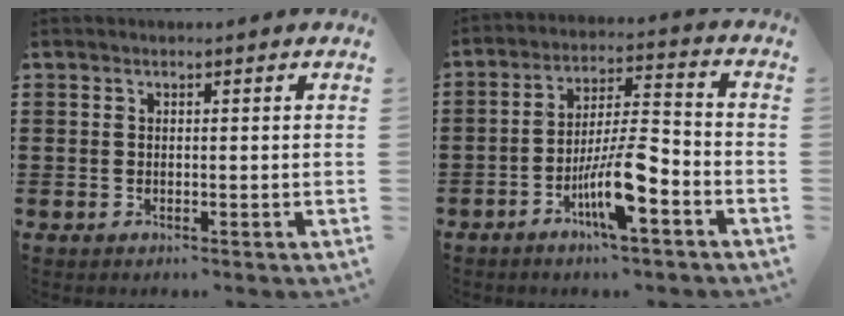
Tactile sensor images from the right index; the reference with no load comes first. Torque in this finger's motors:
{"motor_torque": [1.46, 0.68, 0.80, 0.11]}